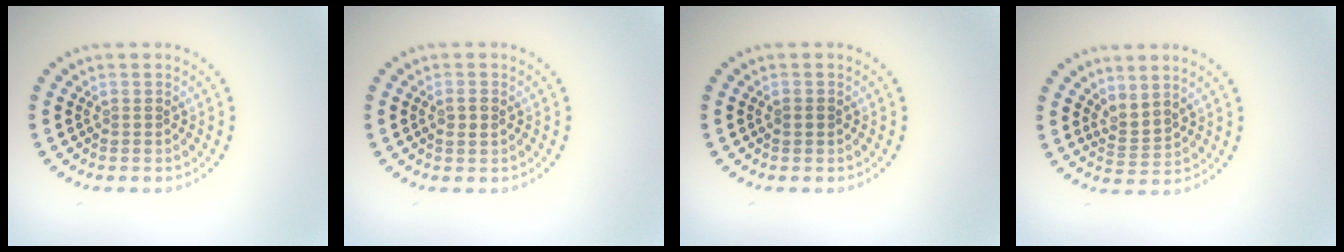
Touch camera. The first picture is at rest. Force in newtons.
{"total": 1.1, "press": 1.1, "slide": 0.2}
{"total": 1.0, "press": 1.0, "slide": 0.1}
{"total": 2.0, "press": 1.4, "slide": 1.5}